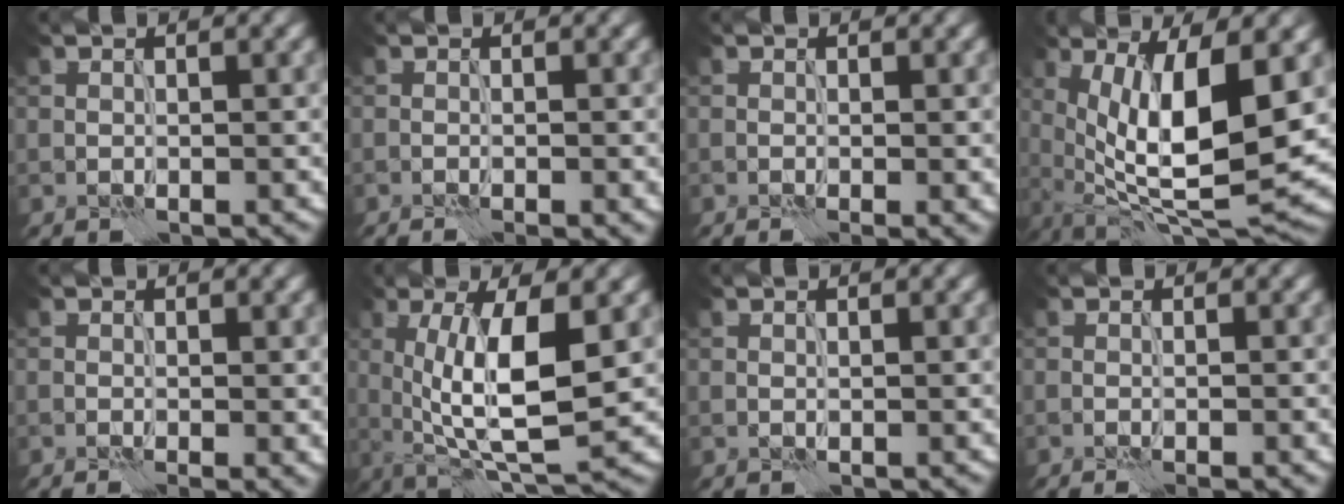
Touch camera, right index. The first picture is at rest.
{"total": 1.2, "force": [-0.6, -0.1, 1.0], "torque": [-0.015, -0.004, -0.009]}
{"total": 0.9, "force": [0.0, 0.0, 0.9], "torque": [-0.012, -0.003, -0.002]}
{"total": 11.8, "force": [0.3, 3.6, 11.3], "torque": [-0.181, -0.014, 0.005]}
{"total": 1.3, "force": [-0.1, 0.1, 1.3], "torque": [-0.016, -0.004, -0.001]}
{"total": 8.7, "force": [0.5, 2.5, 8.3], "torque": [-0.137, -0.009, 0.011]}
{"total": 0.0}
{"total": 1.0, "force": [-0.5, -0.1, 0.8], "torque": [-0.012, -0.003, -0.010]}